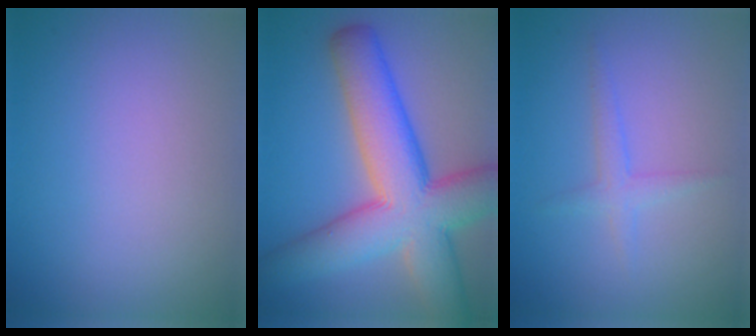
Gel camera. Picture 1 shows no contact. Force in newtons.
{"total": 12.2, "press": 12.2, "slide": 0.6}
{"total": 1.6, "press": 1.6, "slide": 0.1}